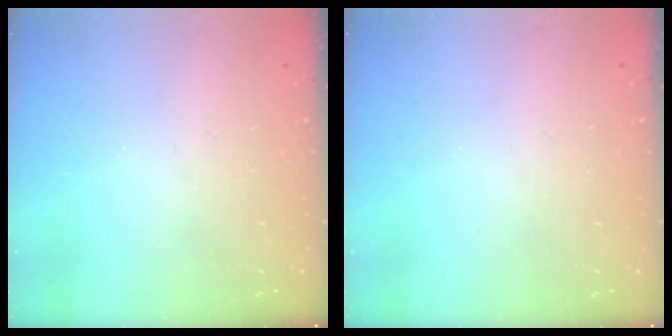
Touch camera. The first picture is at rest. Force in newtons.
{"total": 0.0}